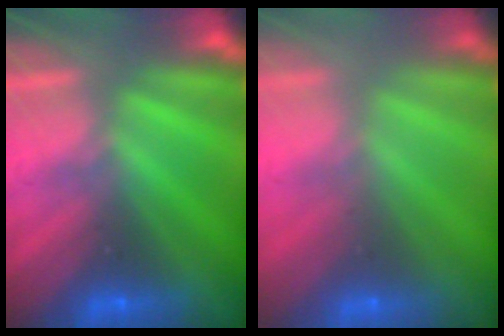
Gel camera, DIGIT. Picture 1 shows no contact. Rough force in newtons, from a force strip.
{"total": 2.3}